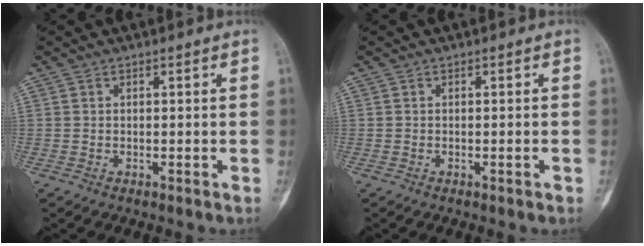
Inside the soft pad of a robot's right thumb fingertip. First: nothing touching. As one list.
[{"total": 0.6, "force": [-0.3, 0.3, 0.5], "torque": [-0.003, 0.001, -0.003]}]